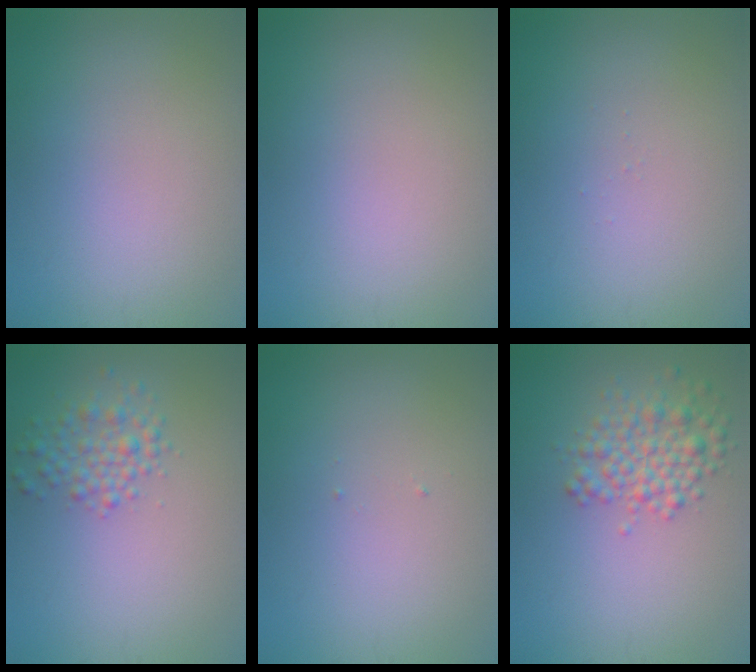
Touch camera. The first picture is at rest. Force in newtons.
{"total": 0.0}
{"total": 0.0}
{"total": 2.5, "press": 2.5, "slide": 0.0}
{"total": 0.0}
{"total": 3.6, "press": 3.6, "slide": 0.1}